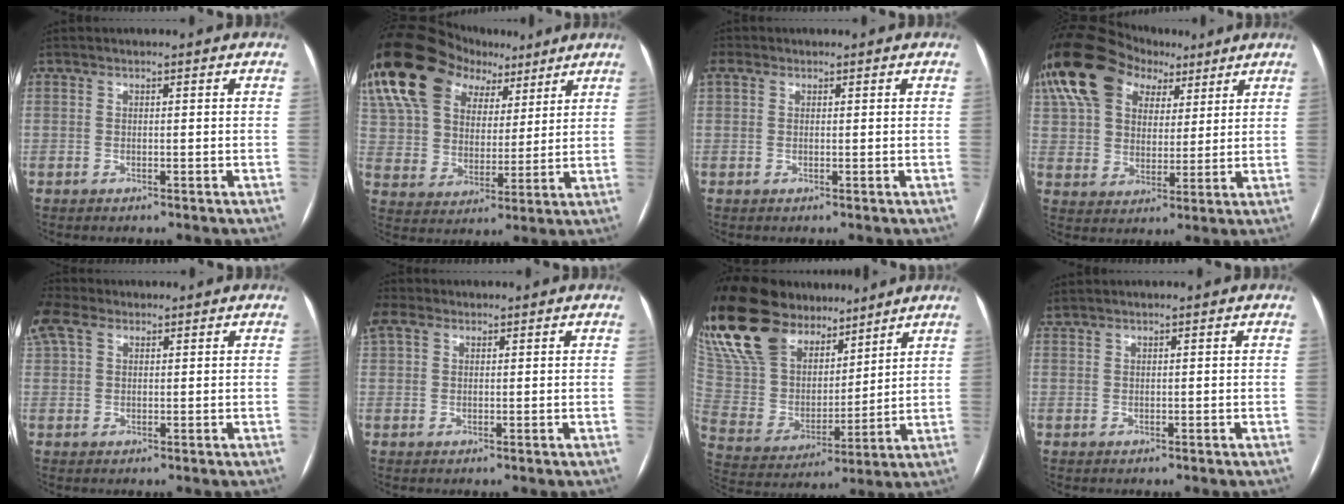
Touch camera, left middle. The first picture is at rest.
{"total": 26.4, "force": [15.8, 16.5, 13.3], "torque": [-0.318, 0.097, 0.285]}
{"total": 1.9, "force": [0.9, 1.3, 0.9], "torque": [-0.031, 0.022, 0.021]}
{"total": 17.4, "force": [9.5, 11.5, 9.1], "torque": [-0.195, 0.066, 0.169]}
{"total": 6.0, "force": [3.5, 3.4, 3.4], "torque": [-0.095, 0.039, 0.078]}
{"total": 4.3, "force": [2.4, 2.7, 2.2], "torque": [-0.063, 0.032, 0.056]}
{"total": 21.4, "force": [15.8, 10.5, 10.0], "torque": [-0.223, 0.039, 0.290]}
{"total": 0.9, "force": [0.8, -0.2, 0.4], "torque": [-0.018, 0.015, 0.025]}